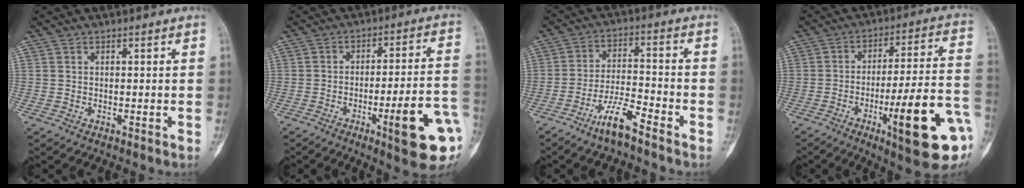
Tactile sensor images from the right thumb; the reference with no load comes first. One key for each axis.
{"total": 15.8, "fx": -5.8, "fy": 2.5, "fz": 14.4, "tx": -0.171, "ty": 0.025, "tz": -0.074}
{"total": 7.8, "fx": -5.7, "fy": 1.3, "fz": 5.2, "tx": -0.102, "ty": 0.036, "tz": -0.110}
{"total": 21.0, "fx": -7.8, "fy": 3.9, "fz": 19.1, "tx": -0.248, "ty": 0.024, "tz": -0.105}